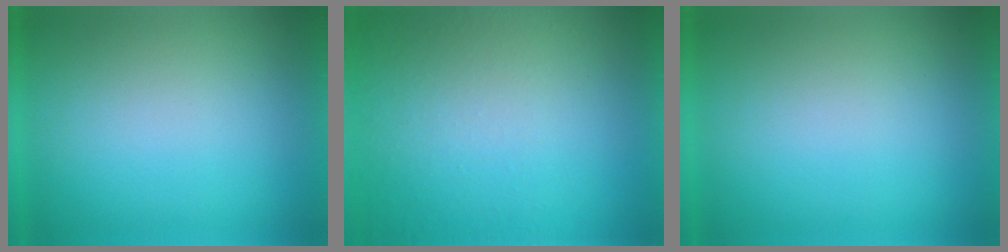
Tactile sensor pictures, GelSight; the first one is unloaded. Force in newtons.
{"total": 7.1}
{"total": 0.0}